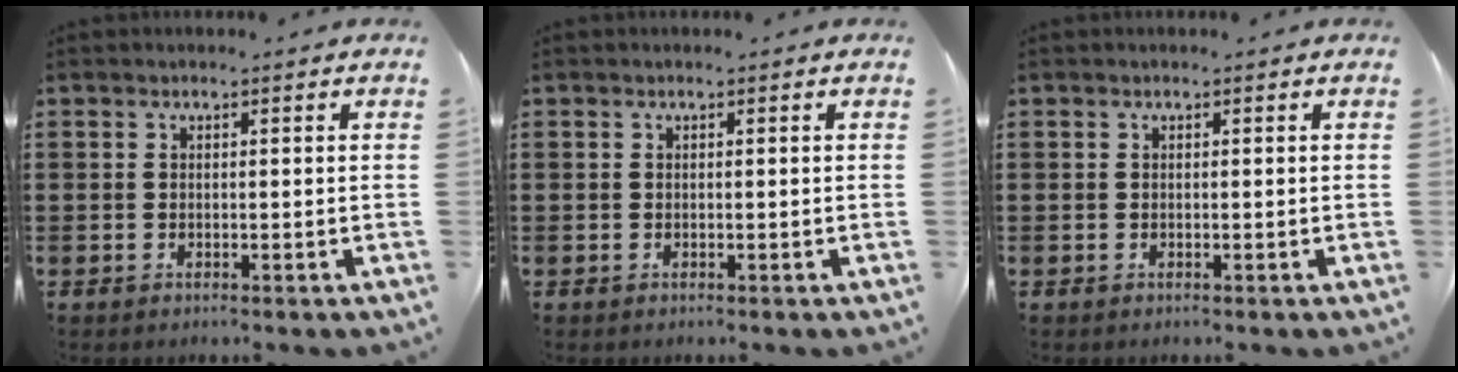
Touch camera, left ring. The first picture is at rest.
{"total": 0.0}
{"total": 0.0}